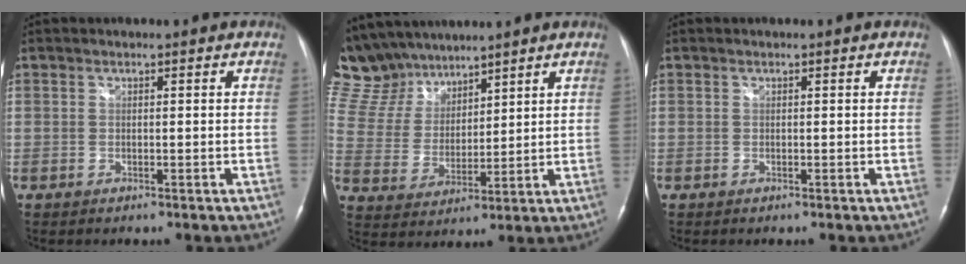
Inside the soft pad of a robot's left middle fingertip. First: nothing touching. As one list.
[{"total": 13.4, "force": [11.7, 5.6, 3.3], "torque": [-0.085, 0.030, 0.235]}, {"total": 0.0}]